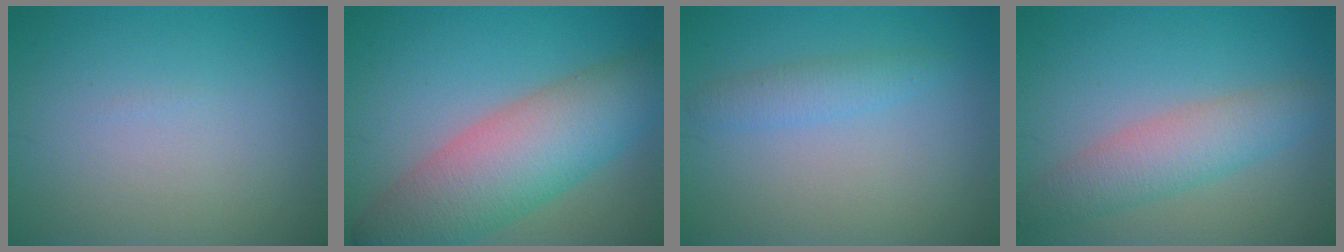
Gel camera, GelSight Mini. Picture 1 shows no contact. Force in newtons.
{"total": 9.2, "press": 9.2, "slide": 0.3}
{"total": 2.0, "press": 2.0, "slide": 0.2}
{"total": 4.3, "press": 4.3, "slide": 0.1}